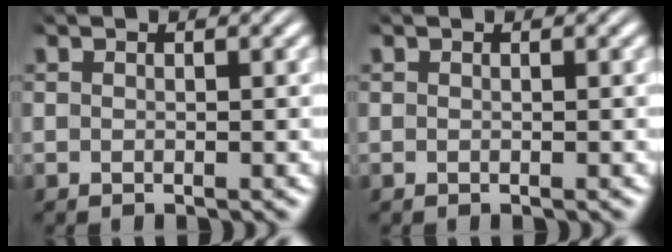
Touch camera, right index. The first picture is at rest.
{"total": 0.0}